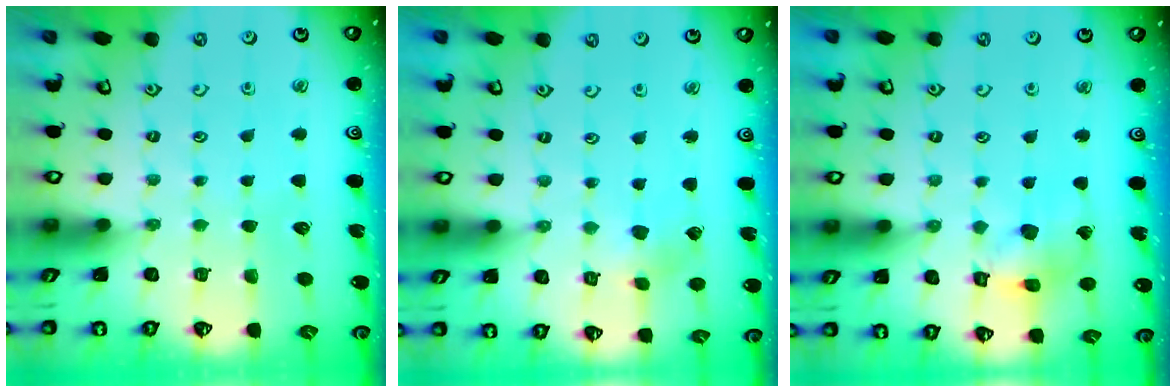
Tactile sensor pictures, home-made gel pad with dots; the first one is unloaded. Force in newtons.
{"total": 2.6, "press": 2.6, "slide": 0.3}
{"total": 11.8, "press": 11.7, "slide": 1.5}